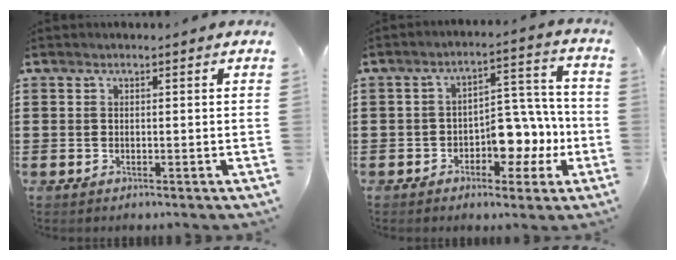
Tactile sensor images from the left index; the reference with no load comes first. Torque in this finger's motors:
{"motor_torque": [0.62, 0.40, 0.26, 0.11]}